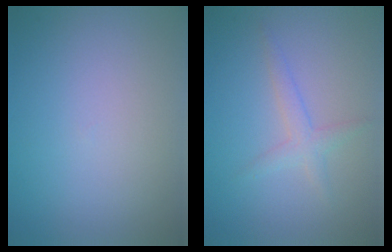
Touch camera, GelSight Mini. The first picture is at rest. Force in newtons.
{"total": 1.8, "press": 1.8, "slide": 0.0}